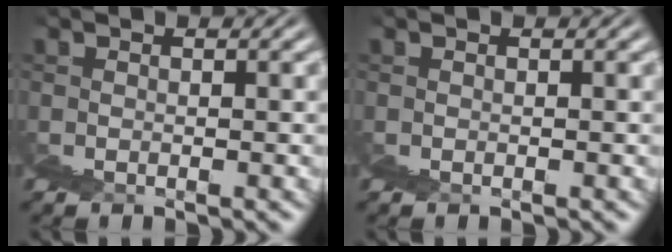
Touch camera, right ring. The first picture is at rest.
{"total": 0.0}